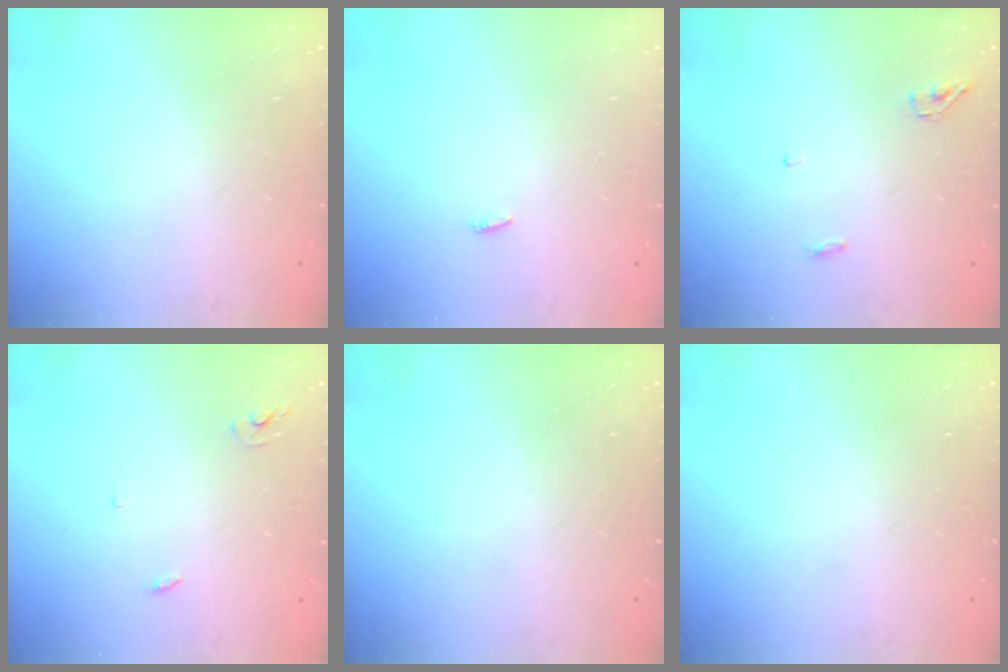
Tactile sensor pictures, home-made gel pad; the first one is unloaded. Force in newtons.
{"total": 1.8, "press": 1.7, "slide": 0.6}
{"total": 3.4, "press": 3.3, "slide": 1.0}
{"total": 2.9, "press": 2.9, "slide": 0.2}
{"total": 0.0}
{"total": 0.0}